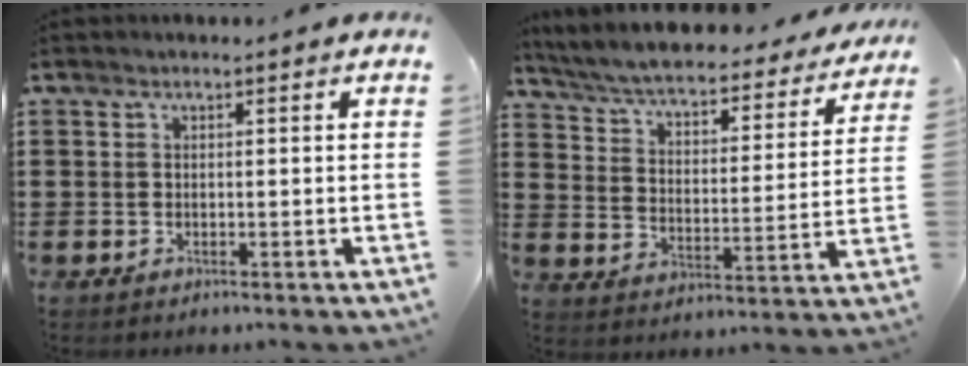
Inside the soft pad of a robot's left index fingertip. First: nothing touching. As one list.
[{"total": 5.1, "force": [4.7, 0.3, 1.9], "torque": [-0.061, -0.039, 0.074]}]